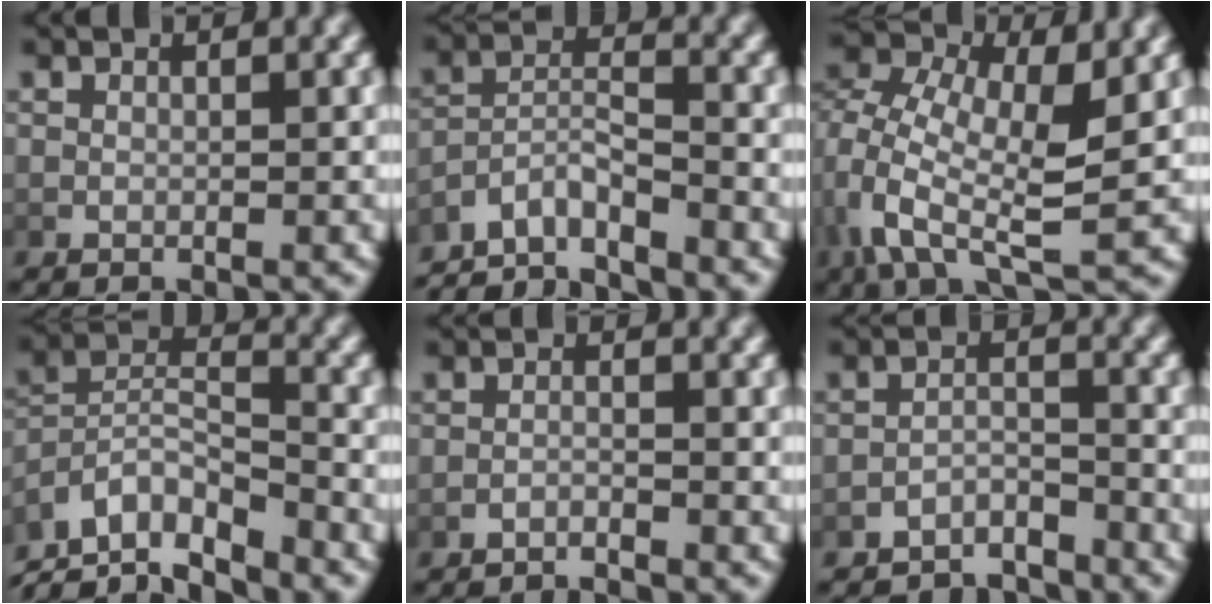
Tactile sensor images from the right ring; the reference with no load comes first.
{"total": 9.1, "force": [-7.5, 4.3, 3.0], "torque": [-0.057, -0.033, -0.120]}
{"total": 7.7, "force": [0.0, 4.5, 6.2], "torque": [-0.121, -0.034, 0.005]}
{"total": 10.8, "force": [-5.7, 7.2, 5.7], "torque": [-0.125, -0.048, -0.086]}
{"total": 2.9, "force": [-2.8, 0.3, 0.2], "torque": [-0.008, -0.011, -0.045]}
{"total": 4.9, "force": [-4.7, 1.1, 0.7], "torque": [-0.005, -0.016, -0.078]}